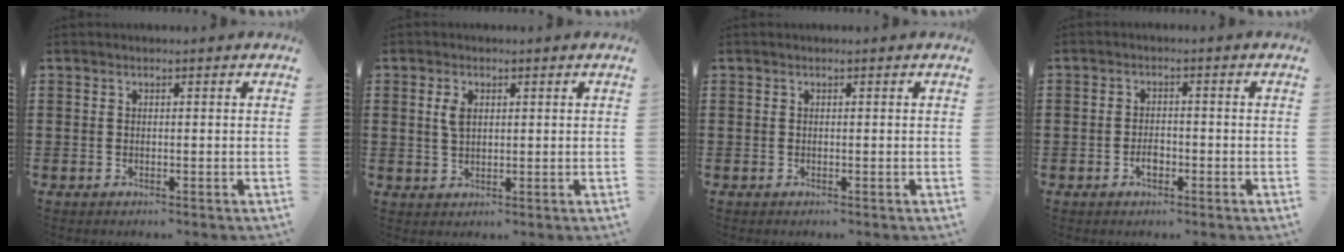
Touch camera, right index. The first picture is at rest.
{"total": 2.9, "force": [0.9, 1.6, 2.3], "torque": [-0.052, 0.006, 0.014]}
{"total": 0.0}
{"total": 2.3, "force": [-1.1, 1.2, 1.6], "torque": [-0.031, 0.003, -0.022]}